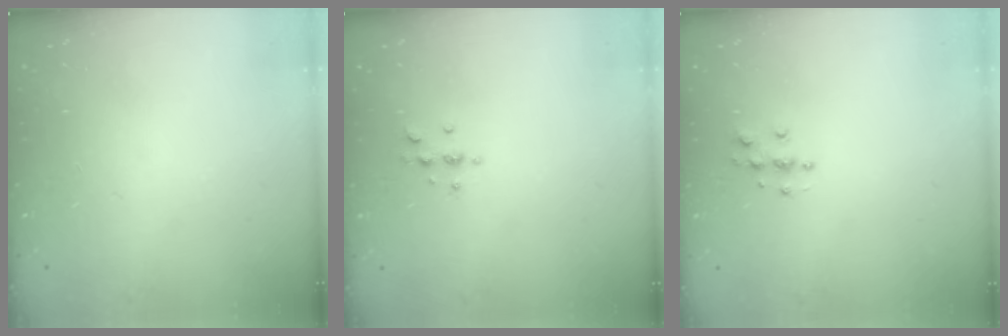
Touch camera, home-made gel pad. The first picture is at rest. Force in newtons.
{"total": 2.9, "press": 2.9, "slide": 0.4}
{"total": 4.6, "press": 4.6, "slide": 0.5}